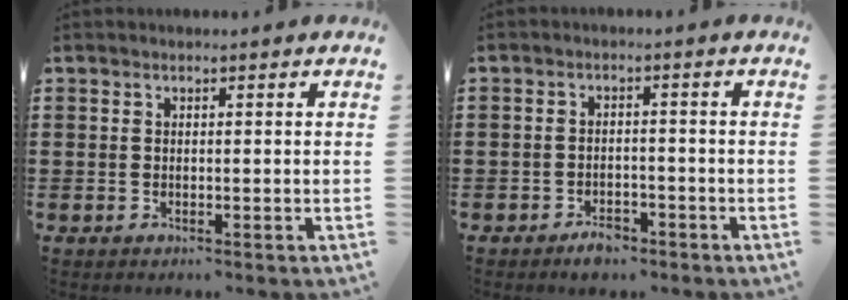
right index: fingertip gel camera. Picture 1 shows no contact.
{"total": 2.5, "force": [-2.1, 1.1, 0.9], "torque": [-0.017, 0.005, -0.041]}